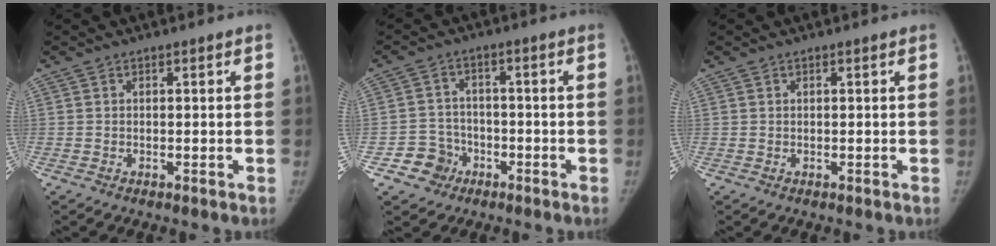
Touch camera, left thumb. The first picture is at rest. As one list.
[{"total": 5.7, "force": [-2.9, 4.9, 0.4], "torque": [0.025, 0.022, -0.050]}, {"total": 0.0}]